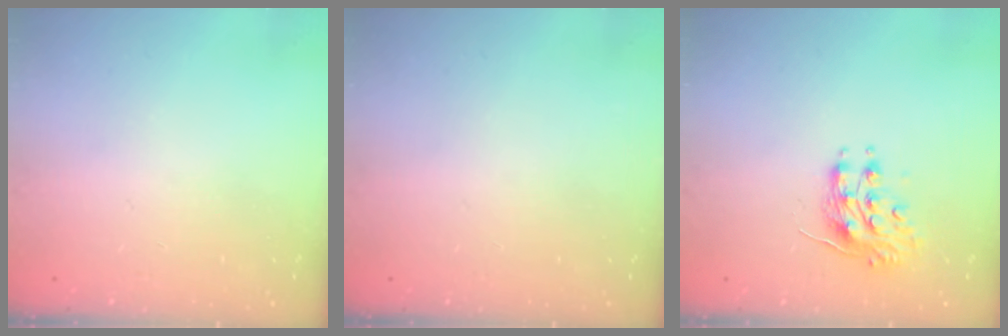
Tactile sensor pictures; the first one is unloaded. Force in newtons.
{"total": 0.0}
{"total": 8.4, "press": 8.3, "slide": 0.4}